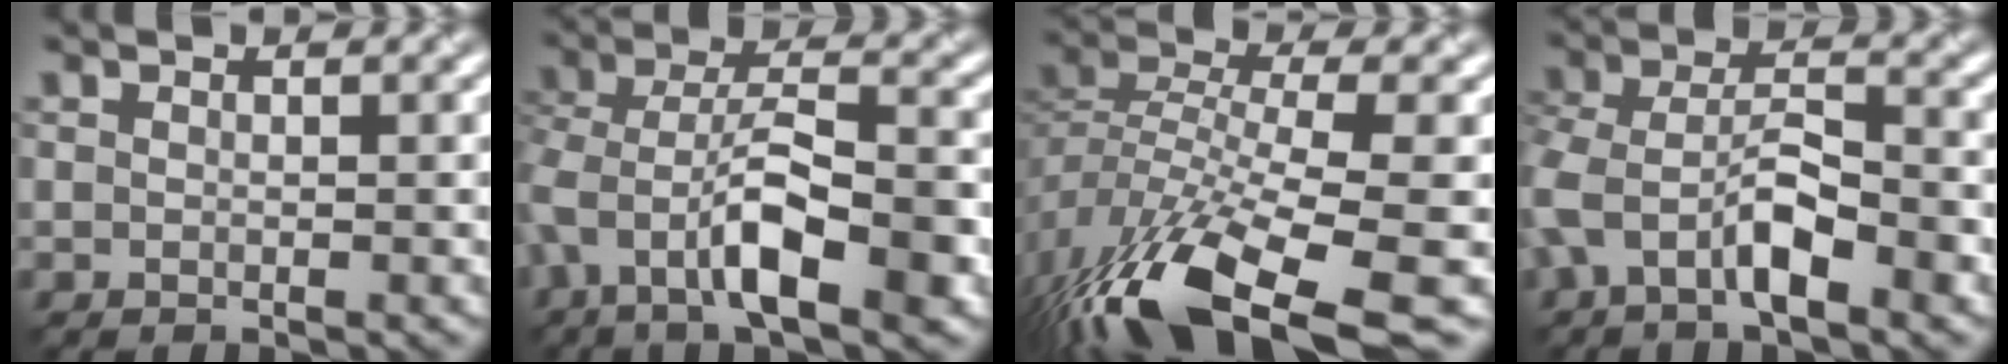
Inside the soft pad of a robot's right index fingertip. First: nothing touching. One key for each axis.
{"total": 7.4, "fx": -2.2, "fy": 3.4, "fz": 6.3, "tx": -0.115, "ty": 0.017, "tz": -0.042}
{"total": 12.0, "fx": -7.1, "fy": 4.1, "fz": 8.8, "tx": -0.190, "ty": -0.013, "tz": -0.127}
{"total": 4.8, "fx": -1.9, "fy": 2.1, "fz": 3.8, "tx": -0.078, "ty": 0.013, "tz": -0.038}